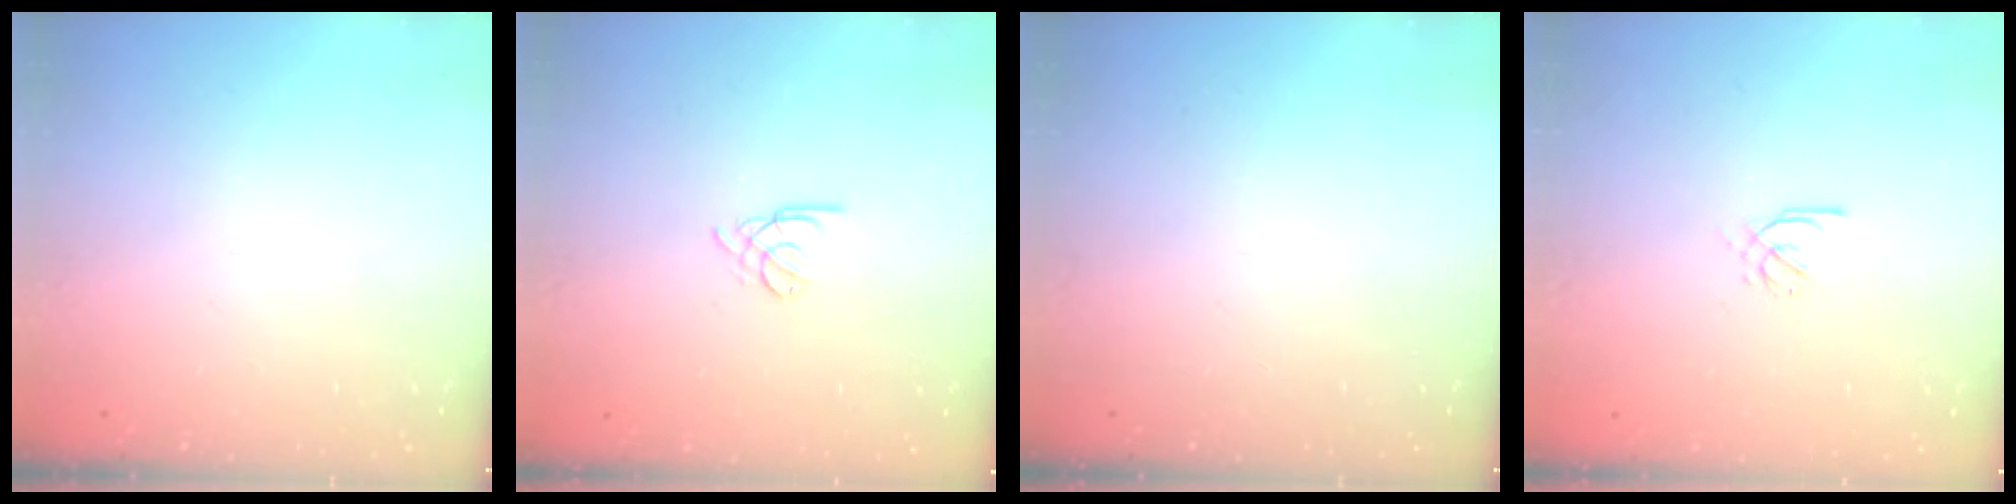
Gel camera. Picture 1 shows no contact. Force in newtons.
{"total": 1.8, "press": 1.7, "slide": 0.5}
{"total": 0.0}
{"total": 2.6, "press": 2.5, "slide": 0.7}